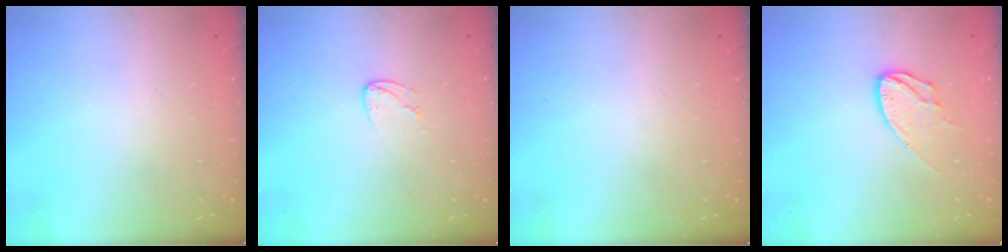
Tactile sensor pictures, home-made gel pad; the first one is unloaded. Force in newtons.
{"total": 4.1, "press": 4.1, "slide": 0.4}
{"total": 0.0}
{"total": 9.3, "press": 9.2, "slide": 0.5}